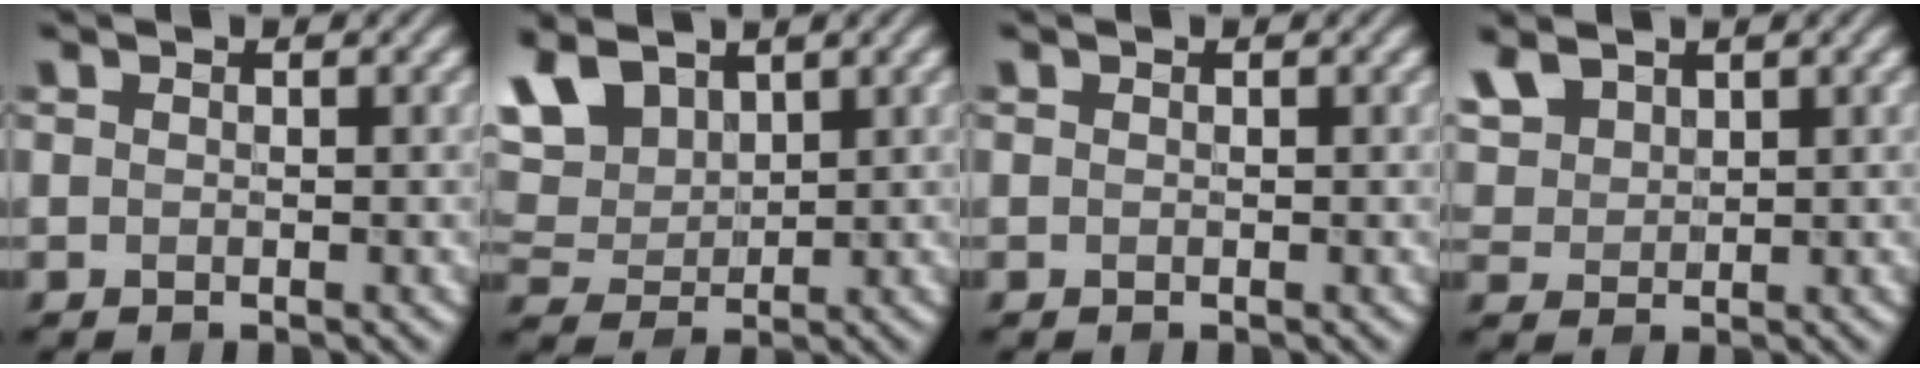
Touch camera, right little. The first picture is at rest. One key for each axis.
{"total": 5.8, "fx": 3.4, "fy": 3.3, "fz": 3.4, "tx": -0.092, "ty": 0.013, "tz": 0.067}
{"total": 0.0}
{"total": 3.2, "fx": 2.1, "fy": 1.9, "fz": 1.4, "tx": -0.044, "ty": 0.000, "tz": 0.054}